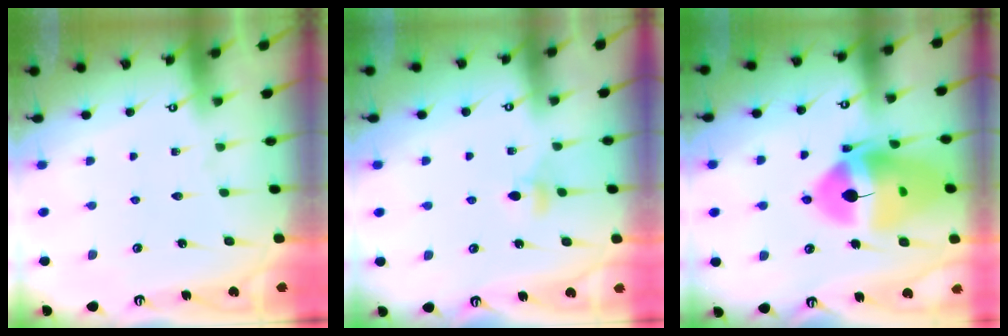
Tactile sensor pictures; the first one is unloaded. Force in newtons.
{"total": 3.7, "press": 3.6, "slide": 0.7}
{"total": 19.9, "press": 19.8, "slide": 2.2}